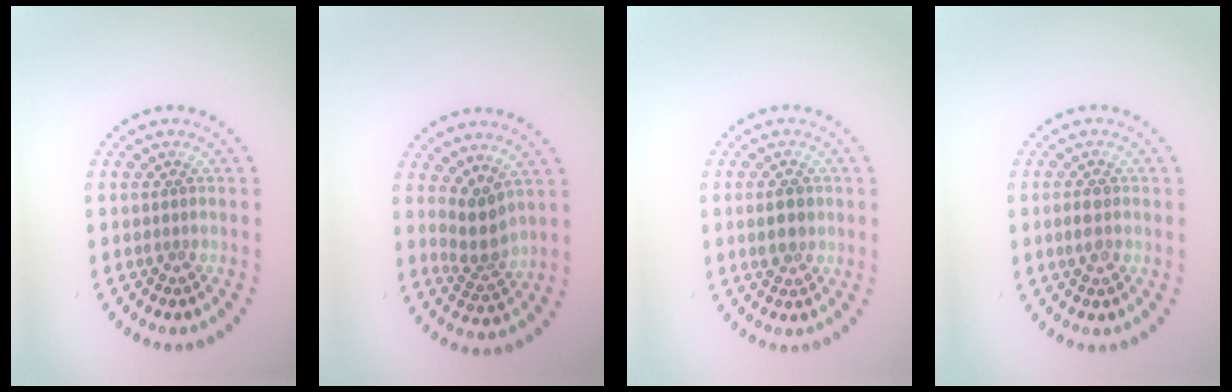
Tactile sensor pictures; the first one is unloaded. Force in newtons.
{"total": 2.8, "press": 2.2, "slide": 1.8}
{"total": 2.2, "press": 2.2, "slide": 0.0}
{"total": 1.5, "press": 1.5, "slide": 0.1}